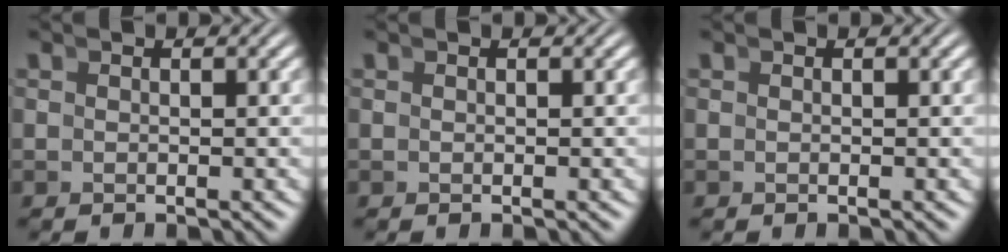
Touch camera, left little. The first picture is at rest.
{"total": 0.0}
{"total": 0.0}